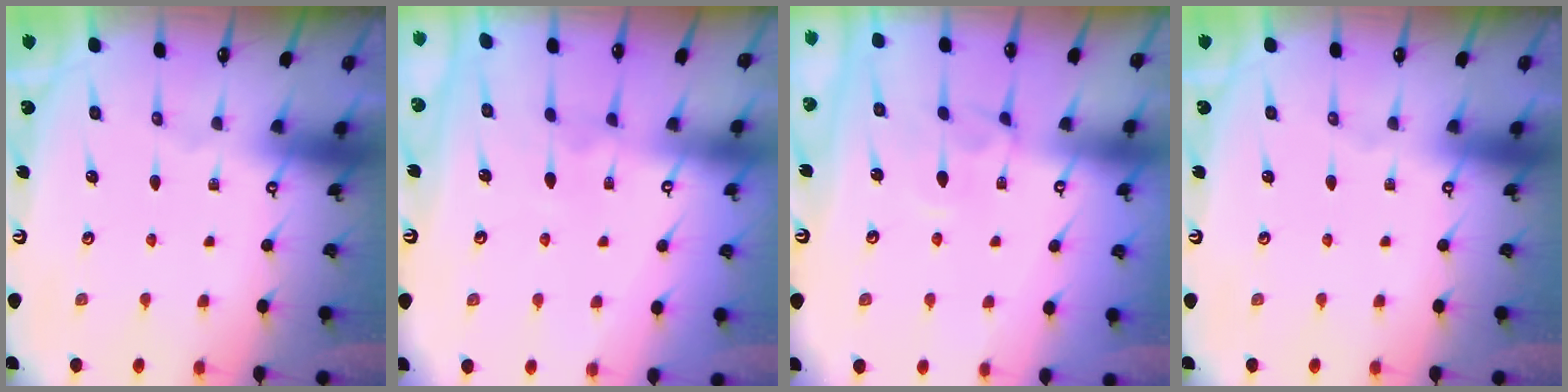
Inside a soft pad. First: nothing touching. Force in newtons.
{"total": 2.9, "press": 2.8, "slide": 0.5}
{"total": 3.6, "press": 3.6, "slide": 0.3}
{"total": 0.0}